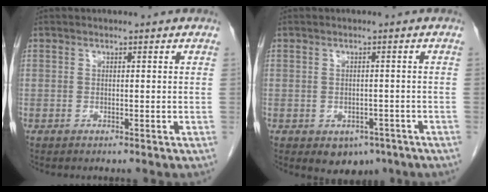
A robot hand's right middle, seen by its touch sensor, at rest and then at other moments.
{"total": 4.4, "force": [-2.6, 2.9, 2.1], "torque": [-0.016, 0.001, -0.025]}